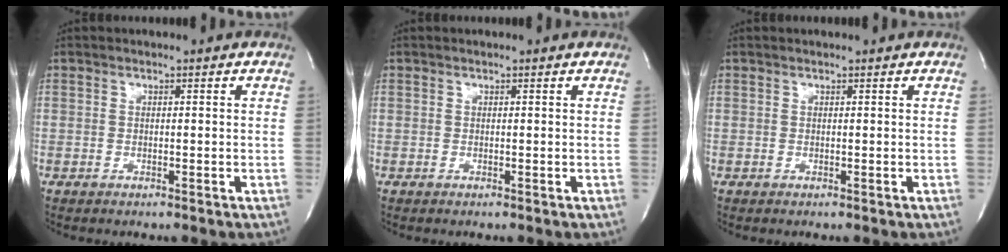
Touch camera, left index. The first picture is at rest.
{"total": 0.0}
{"total": 0.7, "force": [0.7, 0.0, 0.2], "torque": [-0.006, 0.003, 0.009]}